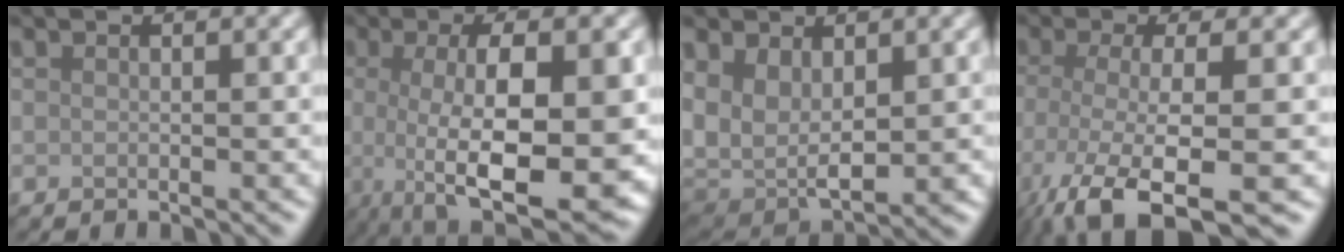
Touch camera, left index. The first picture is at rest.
{"total": 10.5, "force": [-1.1, 3.3, 9.9], "torque": [-0.159, -0.019, -0.013]}
{"total": 7.2, "force": [0.8, 5.0, 5.1], "torque": [-0.128, -0.018, 0.023]}
{"total": 9.4, "force": [-5.1, 2.6, 7.5], "torque": [-0.134, -0.026, -0.087]}